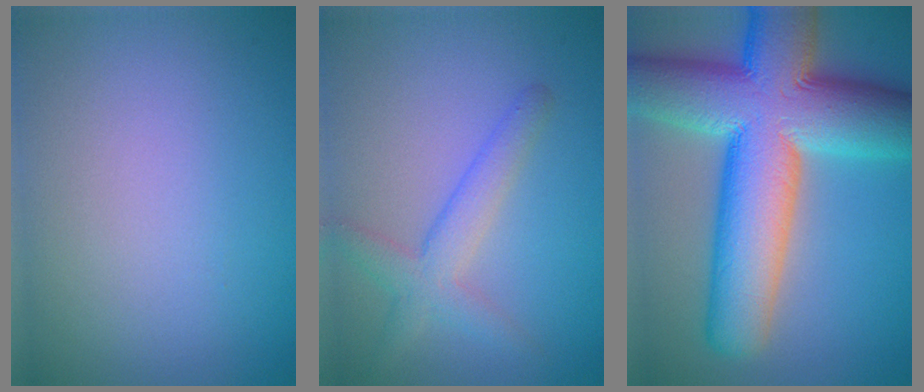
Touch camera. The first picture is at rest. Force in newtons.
{"total": 3.2, "press": 3.2, "slide": 0.2}
{"total": 15.9, "press": 15.9, "slide": 0.7}